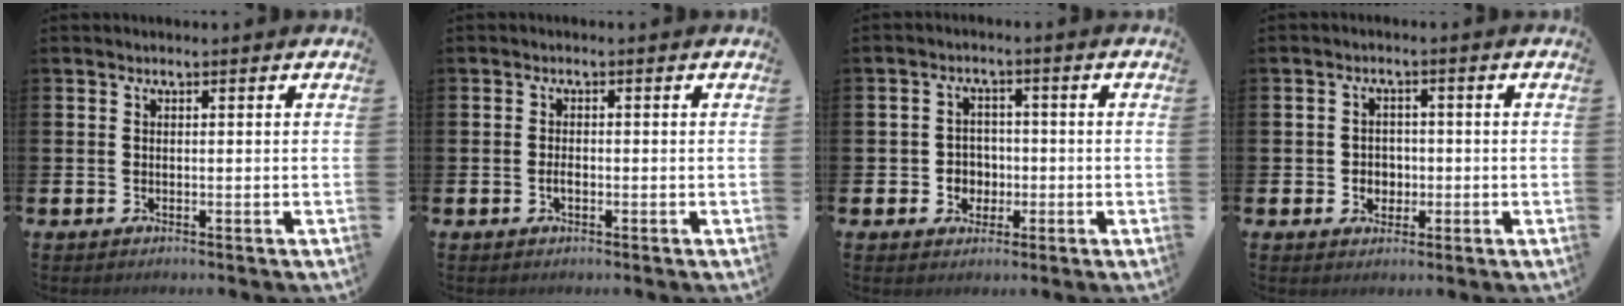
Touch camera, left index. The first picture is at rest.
{"total": 1.2, "force": [-0.4, 0.6, 1.0], "torque": [-0.014, 0.000, -0.009]}
{"total": 3.0, "force": [-0.4, 2.8, 0.8], "torque": [-0.014, 0.001, -0.017]}
{"total": 2.6, "force": [-0.3, 2.4, 0.8], "torque": [-0.012, 0.004, -0.014]}